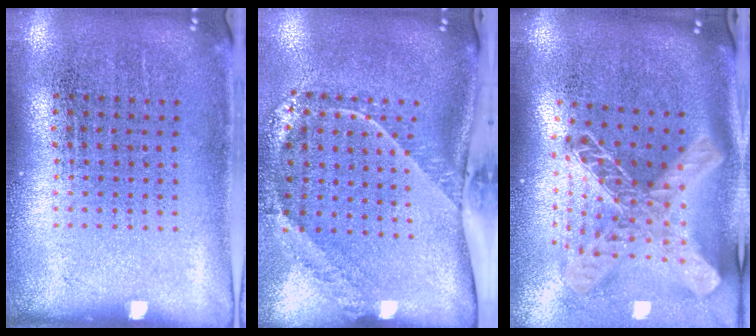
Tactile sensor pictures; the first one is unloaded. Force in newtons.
{"total": 2.7, "press": 1.8, "slide": 2.0}
{"total": 2.8, "press": 2.0, "slide": 2.0}